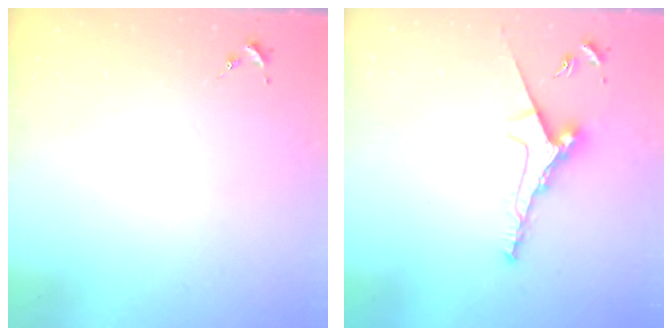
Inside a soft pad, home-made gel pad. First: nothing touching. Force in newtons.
{"total": 9.2, "press": 9.2, "slide": 0.5}